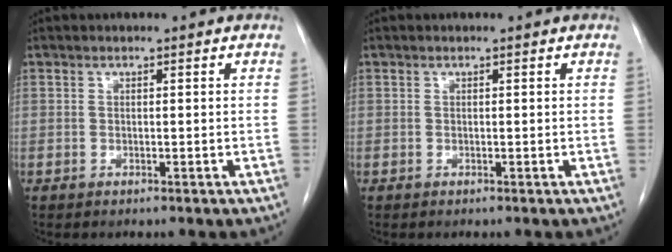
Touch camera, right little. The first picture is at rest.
{"total": 0.0}